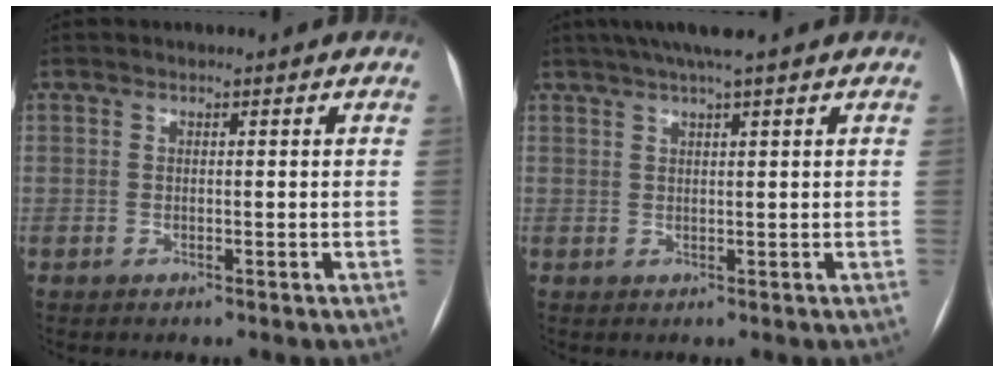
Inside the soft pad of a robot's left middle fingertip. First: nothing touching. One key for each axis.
{"total": 5.6, "fx": 4.3, "fy": -0.6, "fz": 3.5, "tx": -0.055, "ty": 0.029, "tz": 0.072}